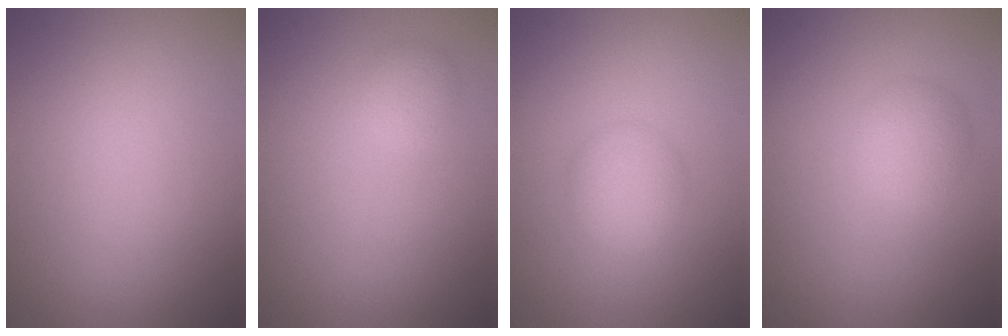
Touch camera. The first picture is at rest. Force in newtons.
{"total": 1.3, "press": 1.3, "slide": 0.1}
{"total": 2.6, "press": 2.6, "slide": 0.1}
{"total": 2.3, "press": 2.3, "slide": 0.0}